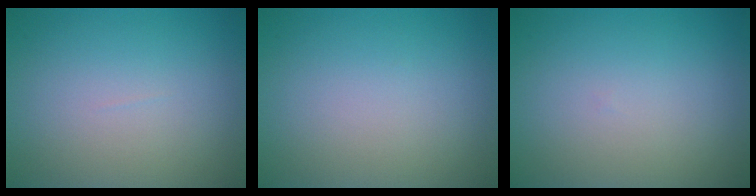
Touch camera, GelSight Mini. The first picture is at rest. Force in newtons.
{"total": 0.0}
{"total": 0.0}